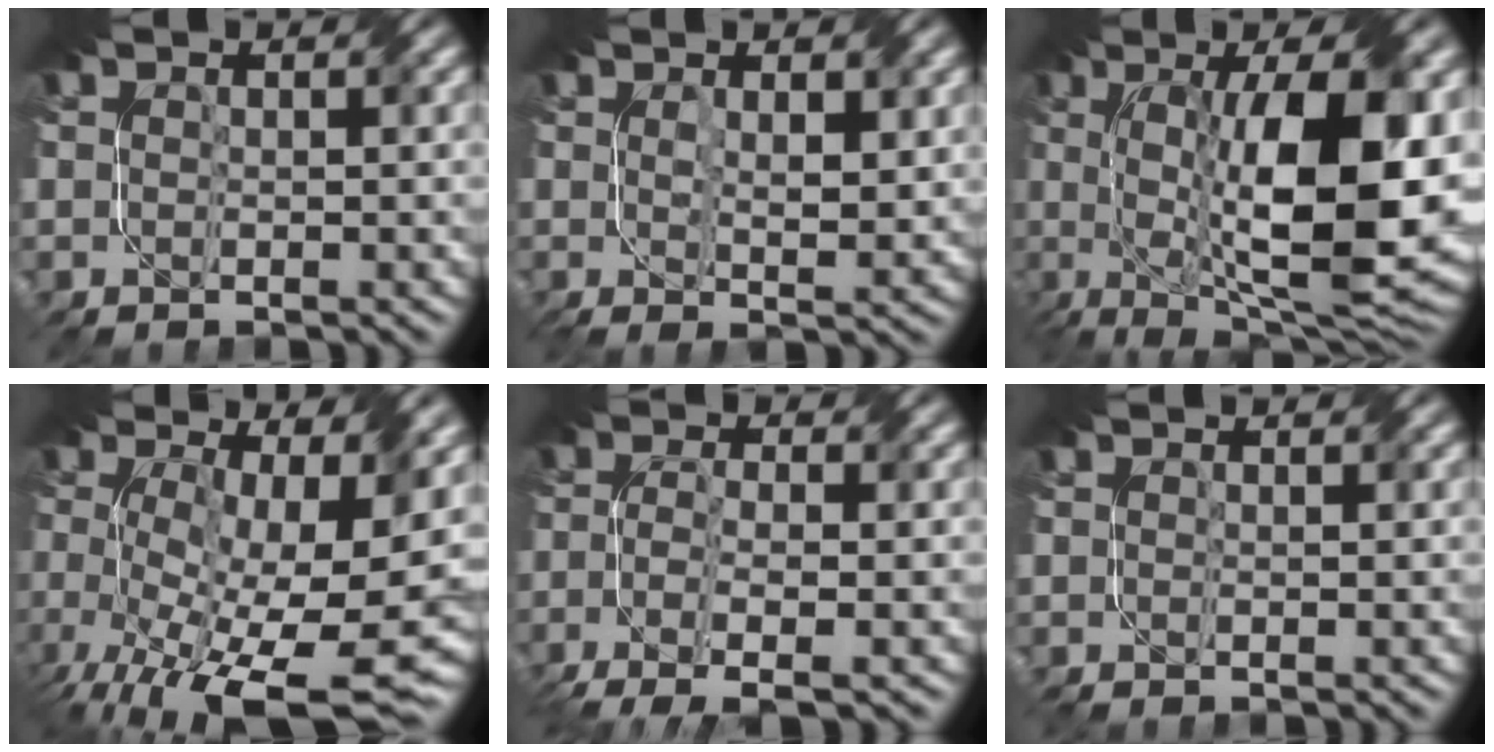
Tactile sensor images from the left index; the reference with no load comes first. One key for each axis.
{"total": 2.9, "fx": 0.8, "fy": 0.8, "fz": 2.7, "tx": -0.048, "ty": -0.007, "tz": 0.024}
{"total": 16.7, "fx": 0.3, "fy": 6.5, "fz": 15.4, "tx": -0.211, "ty": -0.001, "tz": 0.016}
{"total": 15.3, "fx": -2.9, "fy": 6.4, "fz": 13.6, "tx": -0.221, "ty": -0.042, "tz": -0.018}
{"total": 4.7, "fx": -2.5, "fy": 1.4, "fz": 3.8, "tx": -0.082, "ty": -0.008, "tz": -0.053}
{"total": 0.0}